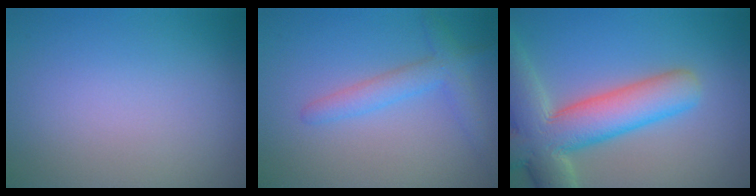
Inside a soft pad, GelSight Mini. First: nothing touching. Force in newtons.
{"total": 2.8, "press": 2.8, "slide": 0.3}
{"total": 9.8, "press": 9.7, "slide": 0.9}